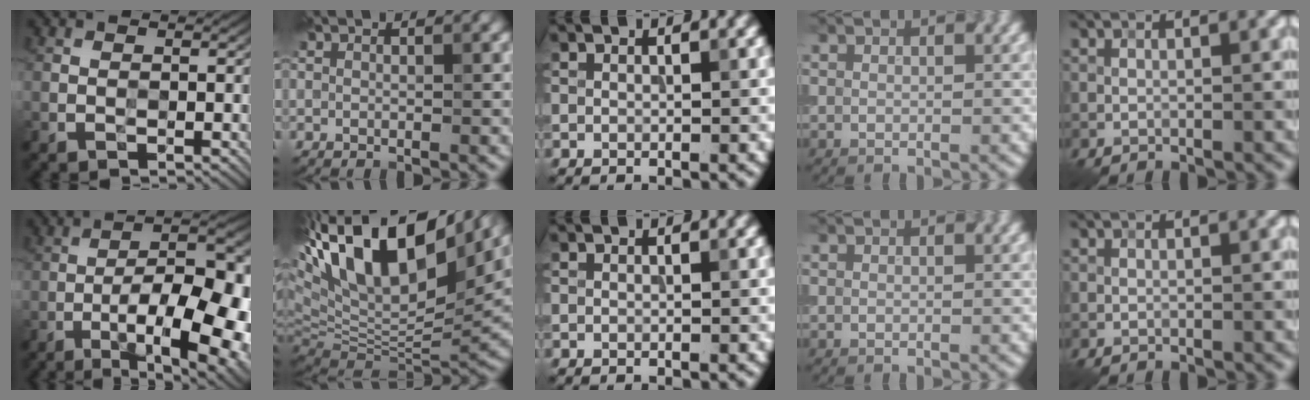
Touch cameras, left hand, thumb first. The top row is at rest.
{"thumb": {"total": 19.4, "force": [-6.9, 6.8, 16.8], "torque": [-0.233, -0.008, -0.097]}, "index": {"total": 19.3, "force": [8.4, 8.9, 14.9], "torque": [-0.280, 0.043, 0.150]}}